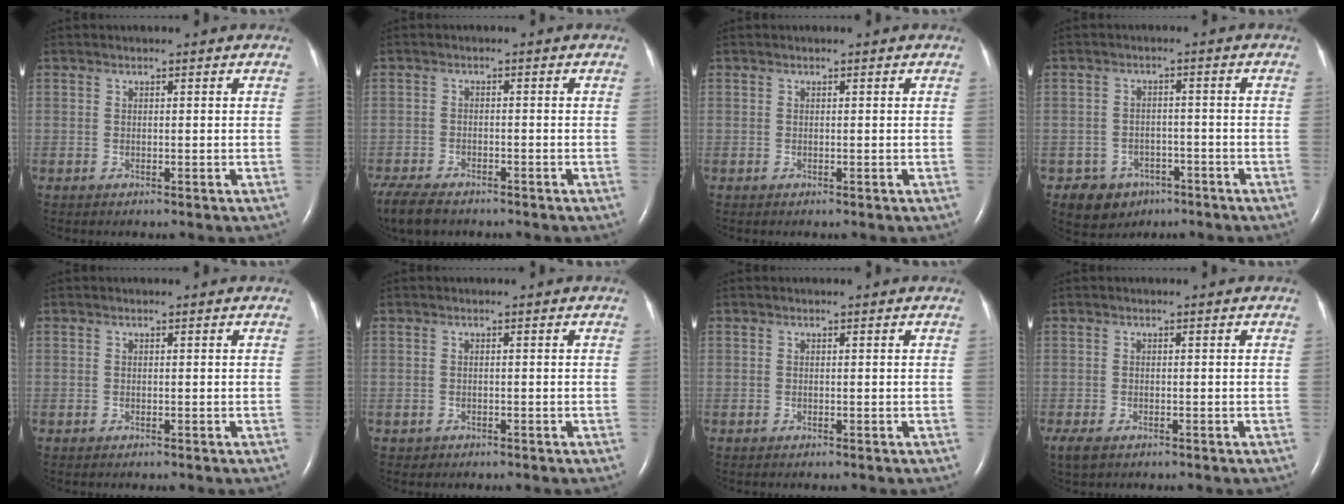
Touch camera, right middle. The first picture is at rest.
{"total": 7.8, "force": [-6.3, 2.9, 3.6], "torque": [-0.069, -0.015, -0.103]}
{"total": 0.0}
{"total": 5.9, "force": [-3.5, 4.6, 0.7], "torque": [-0.010, 0.010, -0.043]}
{"total": 0.0}
{"total": 0.6, "force": [-0.4, 0.5, -0.1], "torque": [-0.005, 0.003, -0.005]}
{"total": 0.0}
{"total": 3.9, "force": [-2.5, 1.9, 2.2], "torque": [-0.052, -0.012, -0.041]}